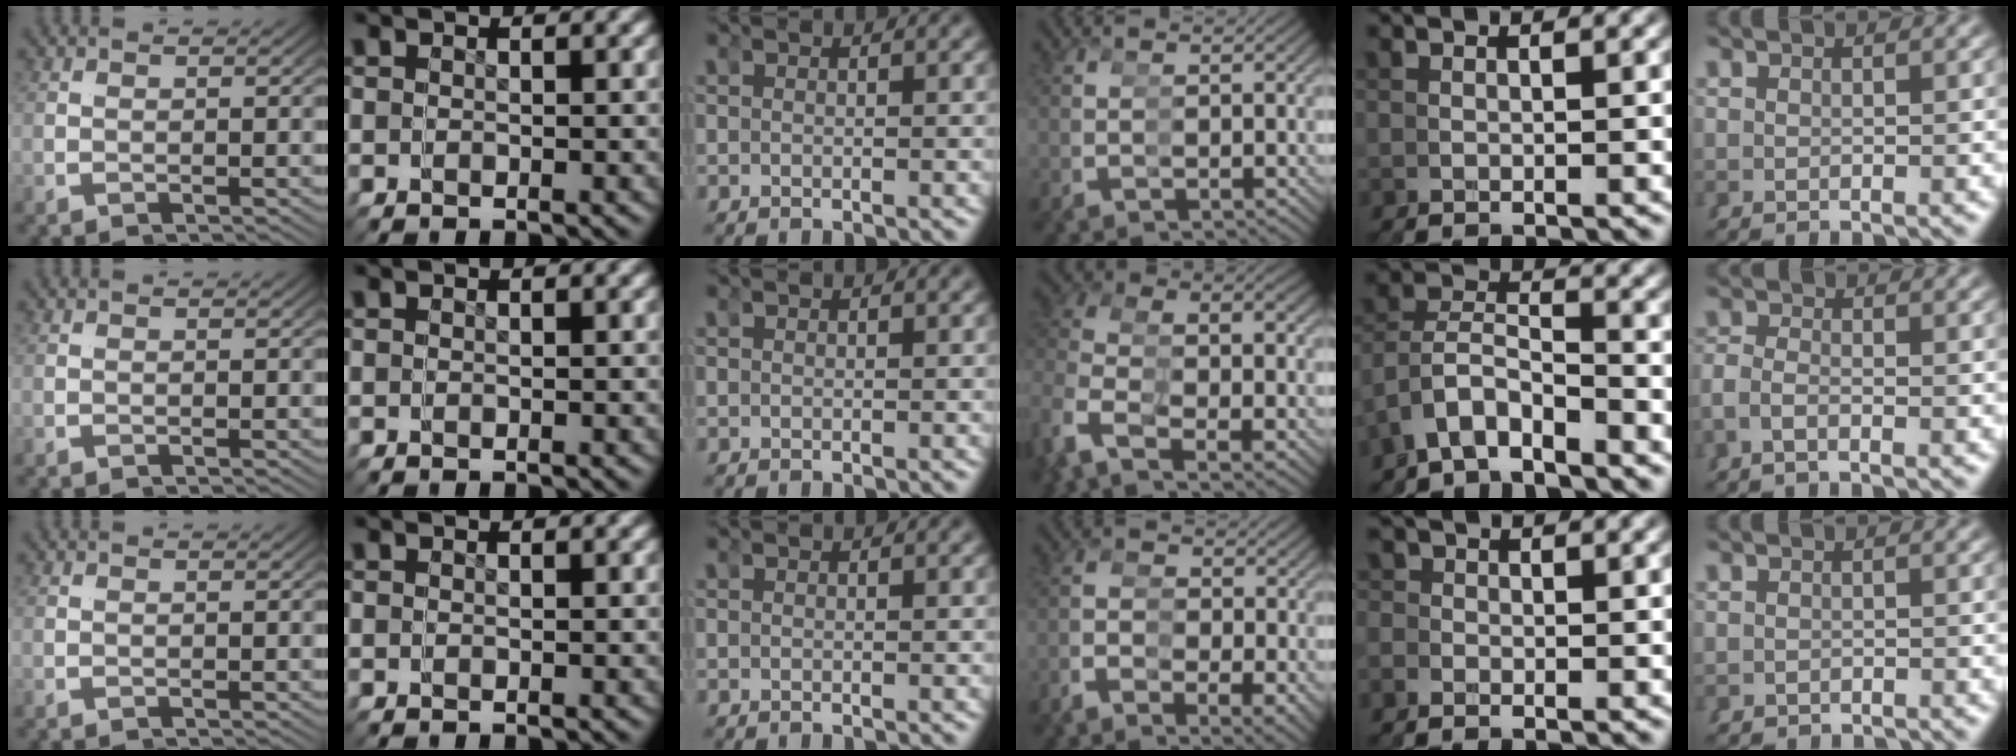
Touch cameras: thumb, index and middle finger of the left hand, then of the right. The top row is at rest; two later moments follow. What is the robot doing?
{"motion": "grasp_and_lifting", "object": "hoodie"}